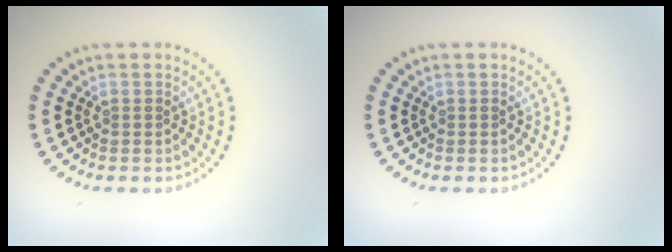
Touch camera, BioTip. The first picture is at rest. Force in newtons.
{"total": 0.0}